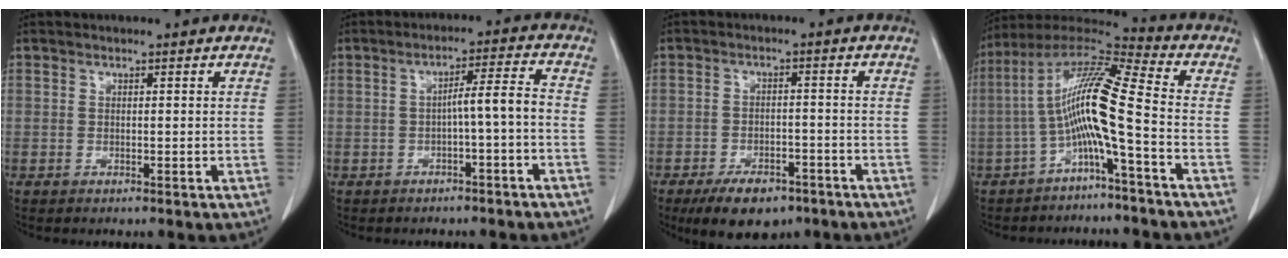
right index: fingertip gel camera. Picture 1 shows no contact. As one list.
[{"total": 4.8, "force": [-1.5, -0.1, 4.6], "torque": [-0.070, 0.018, -0.021]}, {"total": 8.4, "force": [-6.0, 3.9, 4.5], "torque": [-0.073, -0.003, -0.092]}, {"total": 11.9, "force": [-3.1, -0.2, 11.5], "torque": [-0.218, 0.028, -0.066]}]